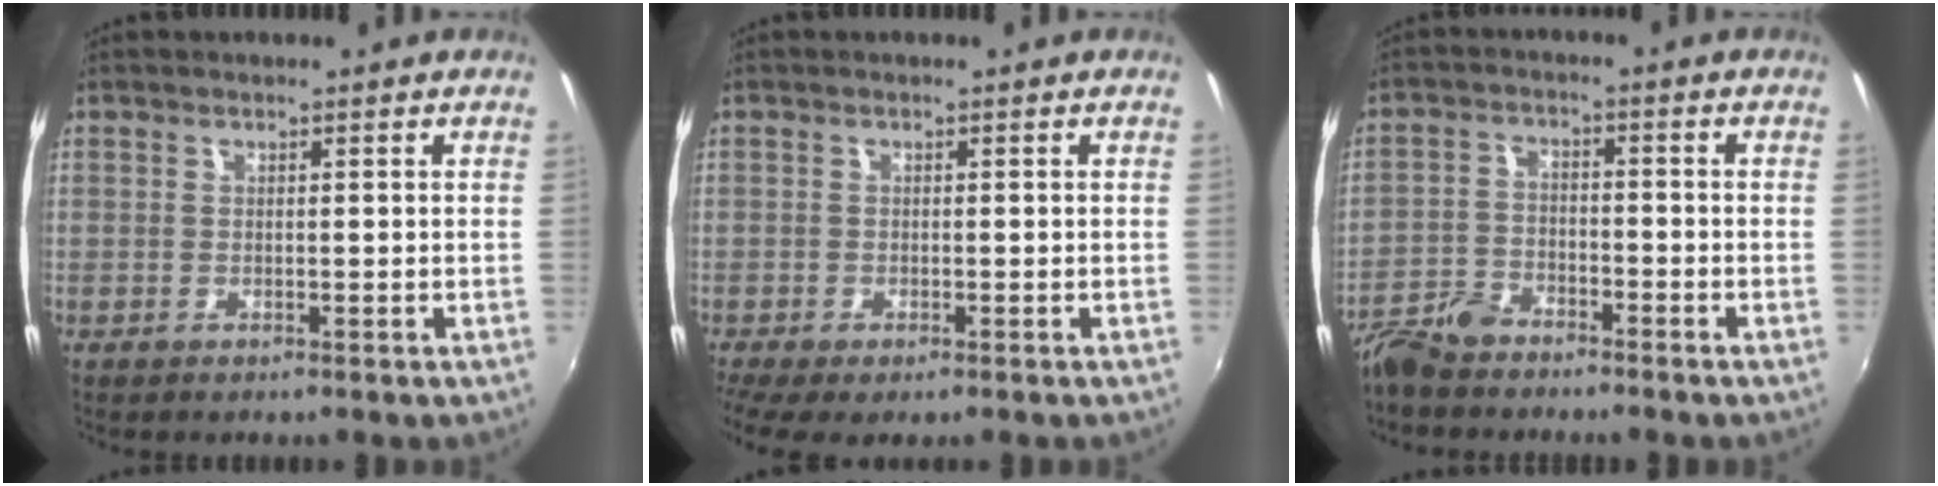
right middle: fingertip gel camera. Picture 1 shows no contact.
{"total": 4.5, "force": [-3.0, 1.3, 3.1], "torque": [-0.066, -0.027, -0.046]}
{"total": 6.7, "force": [-5.7, 2.5, 2.4], "torque": [-0.063, 0.001, -0.111]}